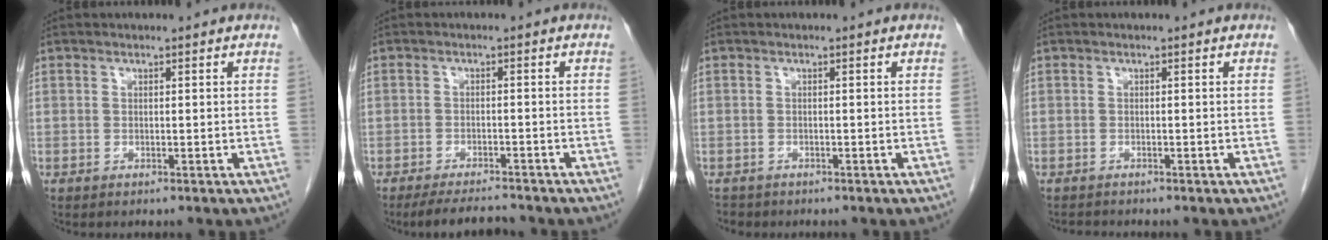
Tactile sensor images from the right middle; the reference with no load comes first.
{"total": 5.2, "force": [-4.9, 0.5, 1.6], "torque": [-0.029, -0.016, -0.082]}
{"total": 1.5, "force": [-1.3, 0.7, 0.0], "torque": [-0.008, -0.002, -0.023]}
{"total": 1.0, "force": [-1.0, 0.1, 0.0], "torque": [-0.006, -0.006, -0.017]}